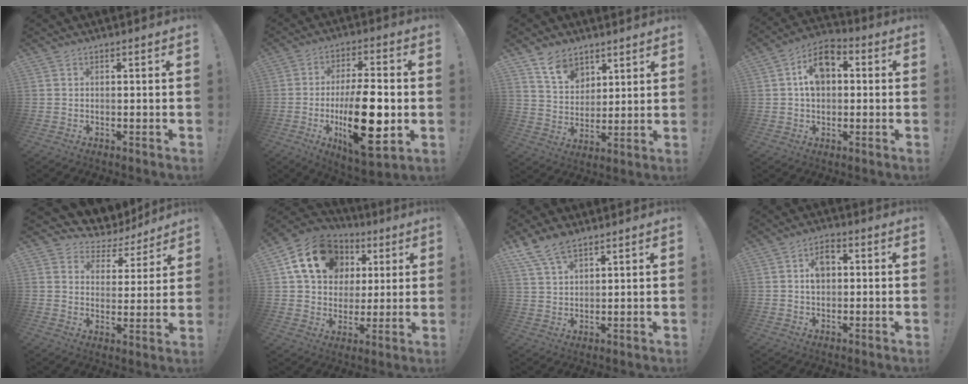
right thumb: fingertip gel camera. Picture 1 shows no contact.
{"total": 20.9, "force": [-4.0, 7.9, 18.9], "torque": [-0.319, -0.001, -0.057]}
{"total": 9.7, "force": [6.7, 6.0, 3.7], "torque": [-0.072, -0.037, 0.130]}
{"total": 10.4, "force": [2.1, 7.2, 7.2], "torque": [-0.109, 0.011, 0.042]}
{"total": 5.4, "force": [4.0, 3.5, 0.9], "torque": [-0.013, -0.046, 0.077]}
{"total": 18.9, "force": [8.0, 14.3, 9.5], "torque": [-0.145, -0.025, 0.163]}
{"total": 8.6, "force": [6.3, 4.1, 4.3], "torque": [-0.084, -0.024, 0.124]}
{"total": 5.9, "force": [1.1, 4.1, 4.1], "torque": [-0.062, 0.008, 0.017]}